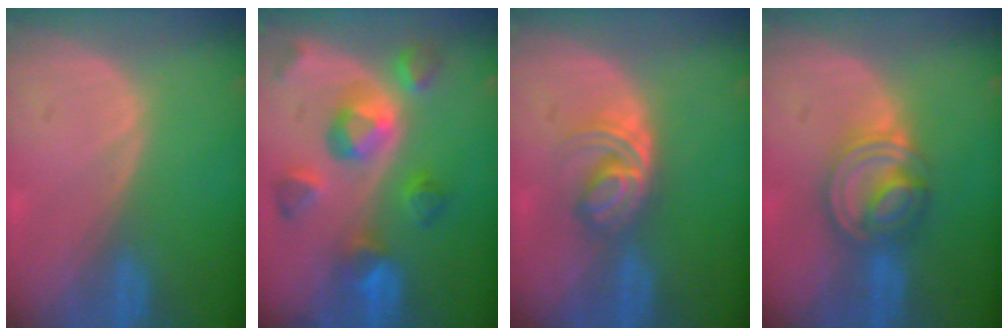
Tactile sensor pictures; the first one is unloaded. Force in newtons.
{"total": 9.5, "press": 8.6, "slide": 3.9}
{"total": 5.9, "press": 5.1, "slide": 3.1}
{"total": 7.4, "press": 6.5, "slide": 3.5}